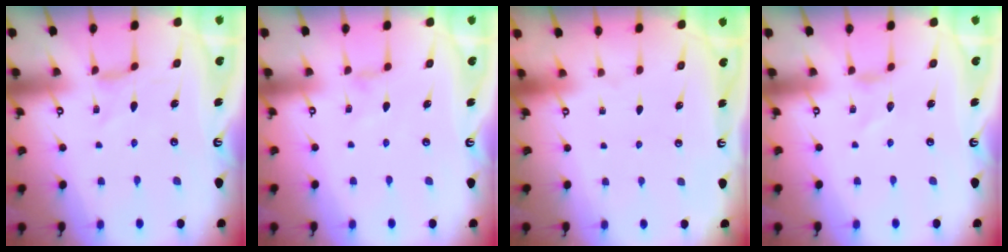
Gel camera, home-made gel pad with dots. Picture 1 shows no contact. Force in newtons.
{"total": 0.0}
{"total": 0.0}
{"total": 0.0}